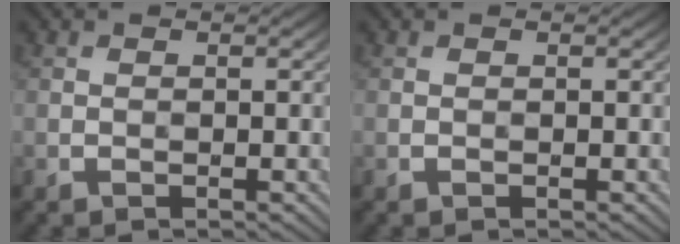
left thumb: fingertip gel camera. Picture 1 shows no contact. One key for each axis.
{"total": 0.0}